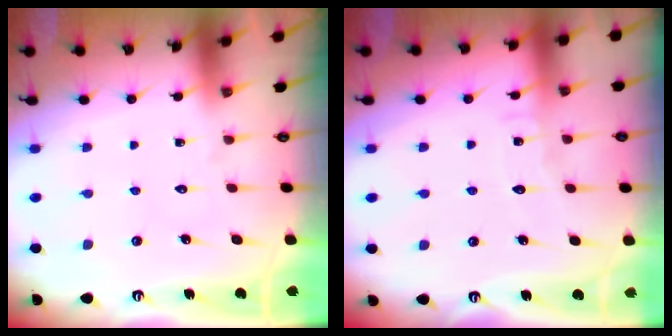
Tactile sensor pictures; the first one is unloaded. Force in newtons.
{"total": 4.4, "press": 4.3, "slide": 0.5}